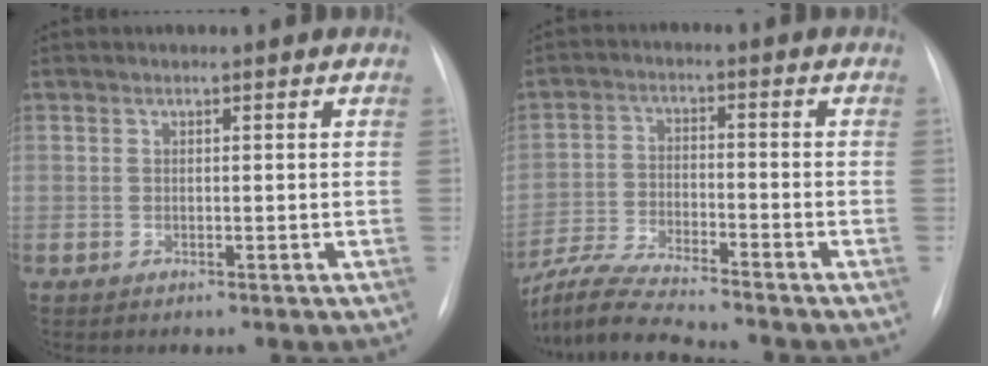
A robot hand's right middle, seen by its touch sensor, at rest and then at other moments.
{"total": 10.8, "force": [-9.8, -0.2, 4.4], "torque": [-0.093, -0.019, -0.179]}